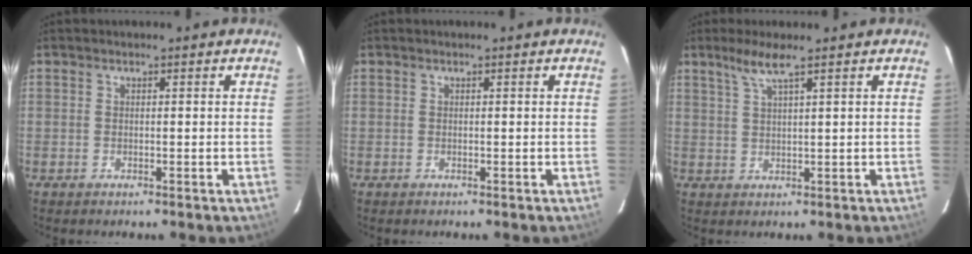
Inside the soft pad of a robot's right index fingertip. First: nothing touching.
{"total": 0.0}
{"total": 3.8, "force": [2.7, -0.3, 2.8], "torque": [-0.059, 0.001, 0.053]}